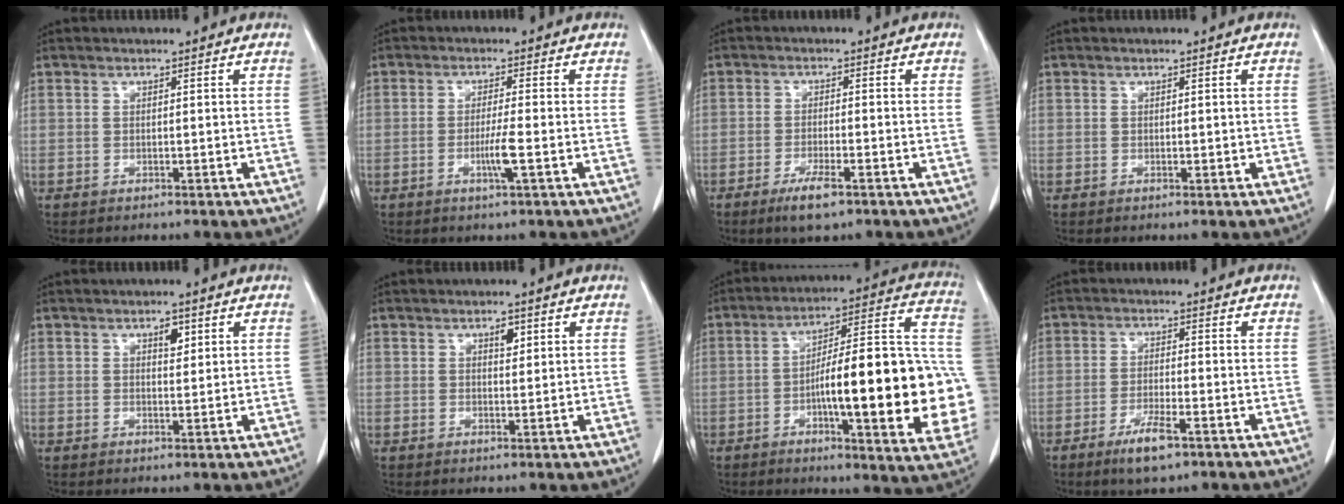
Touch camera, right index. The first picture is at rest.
{"total": 3.7, "force": [-1.2, -0.4, 3.4], "torque": [-0.067, -0.008, -0.023]}
{"total": 4.5, "force": [-2.8, 0.8, 3.5], "torque": [-0.070, -0.007, -0.046]}
{"total": 0.7, "force": [0.1, 0.4, 0.6], "torque": [-0.008, -0.002, 0.003]}
{"total": 2.1, "force": [1.1, 1.0, 1.5], "torque": [-0.022, -0.003, 0.017]}
{"total": 1.8, "force": [0.9, 0.9, 1.3], "torque": [-0.018, -0.003, 0.014]}
{"total": 24.7, "force": [-4.5, 4.8, 23.8], "torque": [-0.269, 0.027, -0.056]}
{"total": 5.2, "force": [-3.2, 0.9, 4.0], "torque": [-0.081, -0.007, -0.053]}